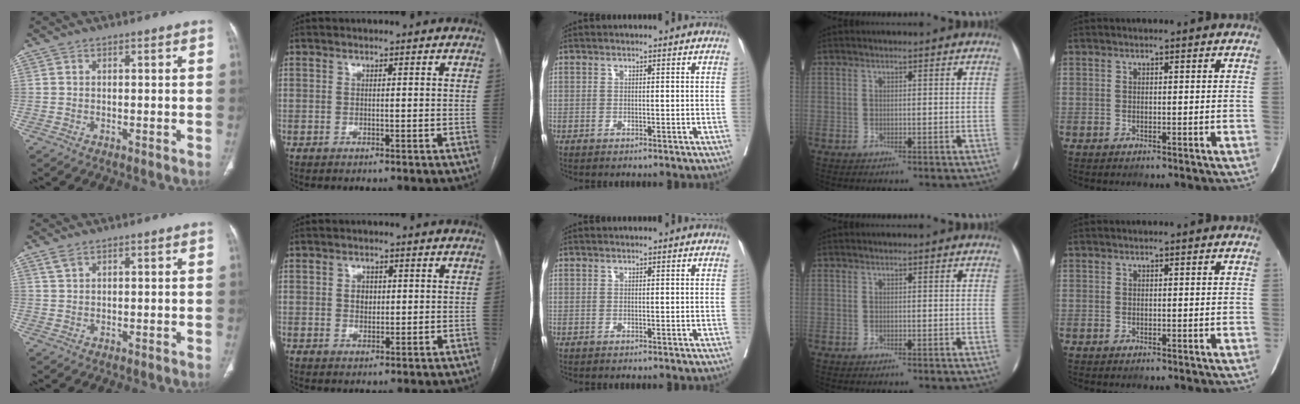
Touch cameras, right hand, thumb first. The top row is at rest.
{"thumb": {"total": 1.7, "force": [1.2, 0.7, 0.9], "torque": [-0.021, 0.005, 0.030]}, "index": {"total": 2.2, "force": [0.4, 1.7, 1.3], "torque": [-0.020, 0.001, 0.007]}}